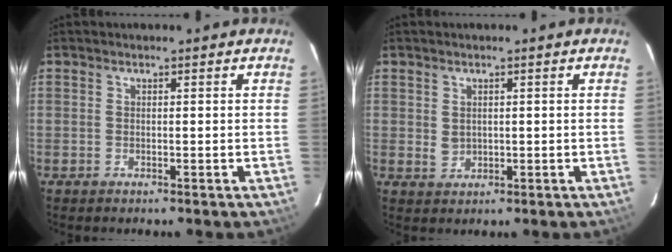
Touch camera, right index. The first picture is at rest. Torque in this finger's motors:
{"motor_torque": [0.26, 0.22, -0.01, 0.02]}